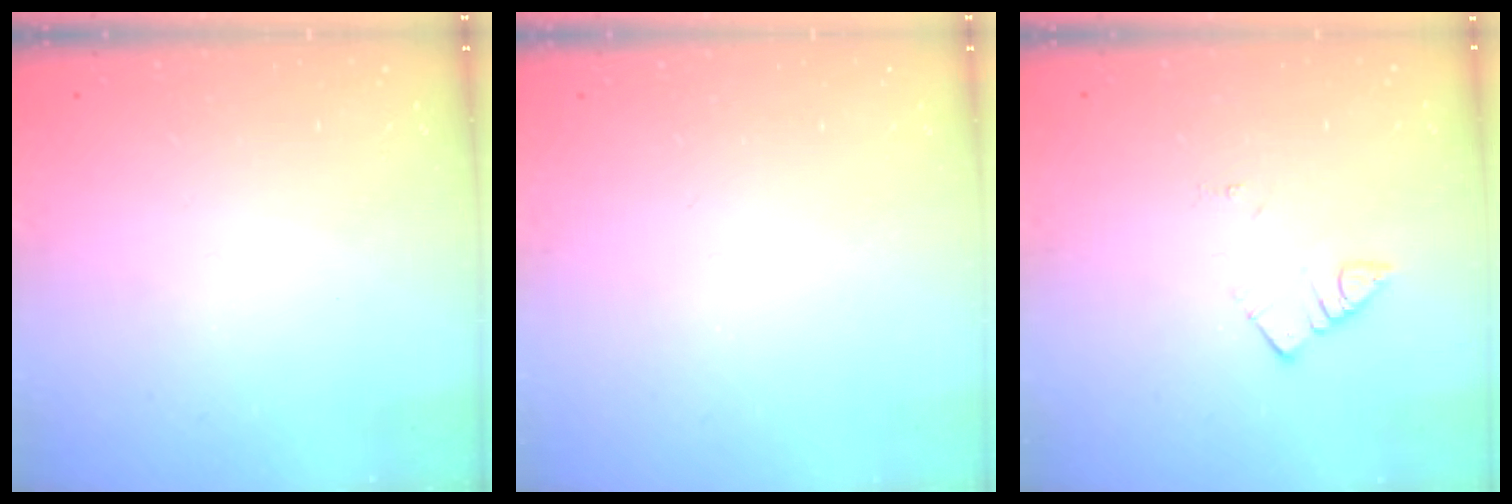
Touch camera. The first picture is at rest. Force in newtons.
{"total": 2.2, "press": 2.1, "slide": 0.4}
{"total": 3.5, "press": 3.5, "slide": 0.2}